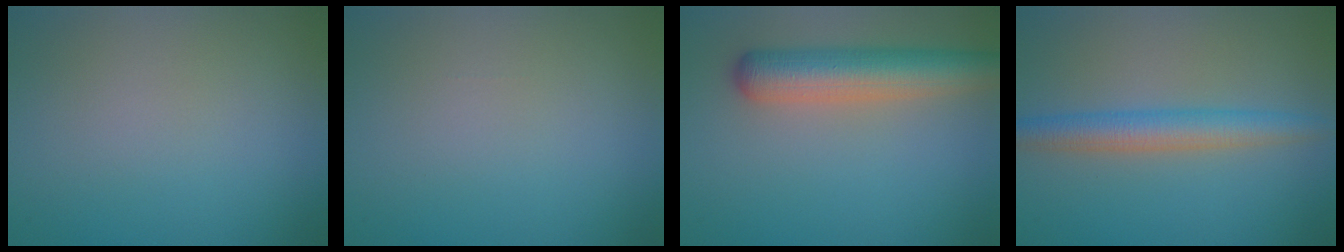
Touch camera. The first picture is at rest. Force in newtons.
{"total": 0.0}
{"total": 5.9, "press": 5.9, "slide": 0.3}
{"total": 3.8, "press": 3.8, "slide": 0.1}